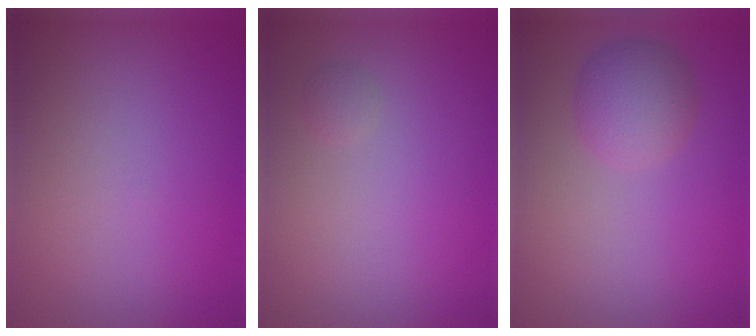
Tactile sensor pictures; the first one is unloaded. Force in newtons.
{"total": 0.6, "press": 0.6, "slide": 0.0}
{"total": 3.1, "press": 3.1, "slide": 0.1}